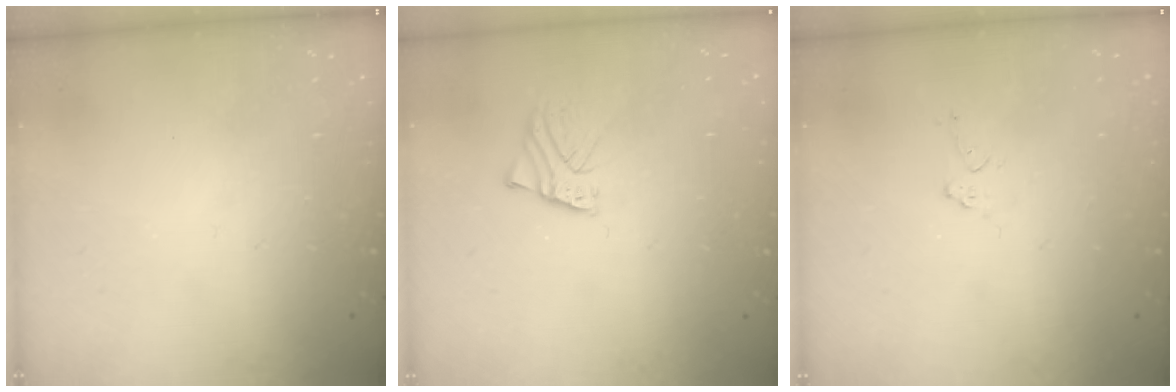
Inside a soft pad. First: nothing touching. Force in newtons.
{"total": 1.7, "press": 1.7, "slide": 0.1}
{"total": 4.1, "press": 4.0, "slide": 0.5}